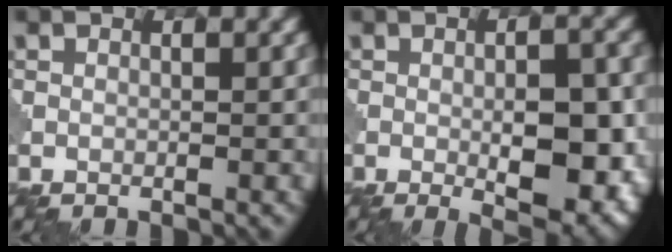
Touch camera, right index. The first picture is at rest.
{"total": 7.0, "force": [-1.3, 2.3, 6.5], "torque": [-0.093, -0.008, -0.014]}